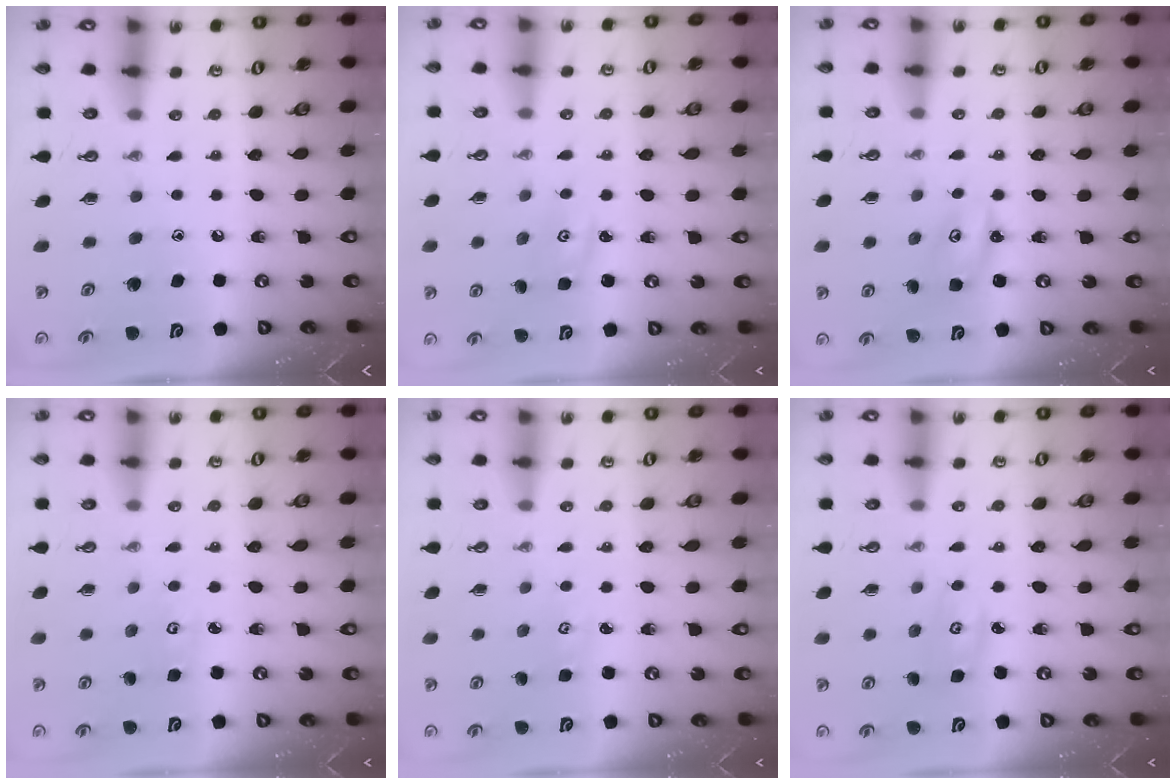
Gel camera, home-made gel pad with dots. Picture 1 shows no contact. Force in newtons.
{"total": 2.0, "press": 2.0, "slide": 0.3}
{"total": 2.6, "press": 2.5, "slide": 0.3}
{"total": 3.8, "press": 3.8, "slide": 0.3}
{"total": 2.0, "press": 2.0, "slide": 0.3}
{"total": 2.6, "press": 2.6, "slide": 0.3}